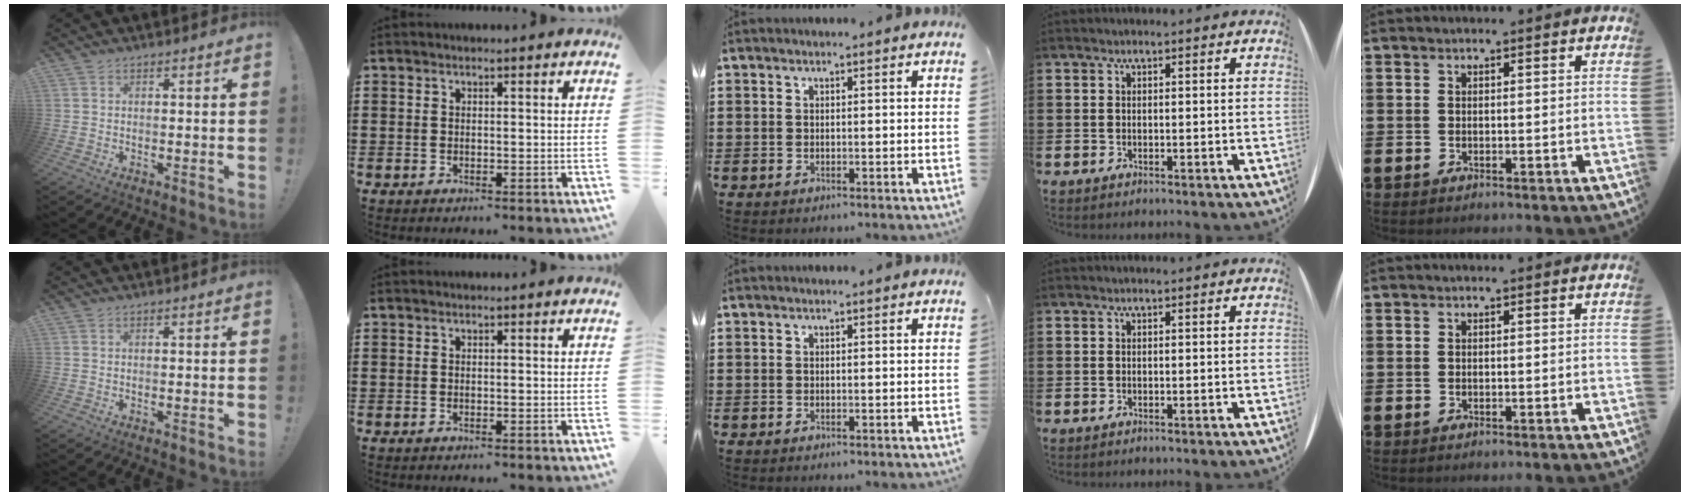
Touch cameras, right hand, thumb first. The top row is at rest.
{}